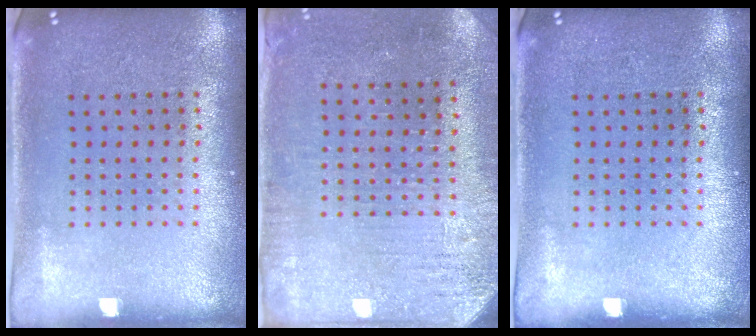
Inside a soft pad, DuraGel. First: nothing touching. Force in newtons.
{"total": 3.1, "press": 2.7, "slide": 1.5}
{"total": 0.0}